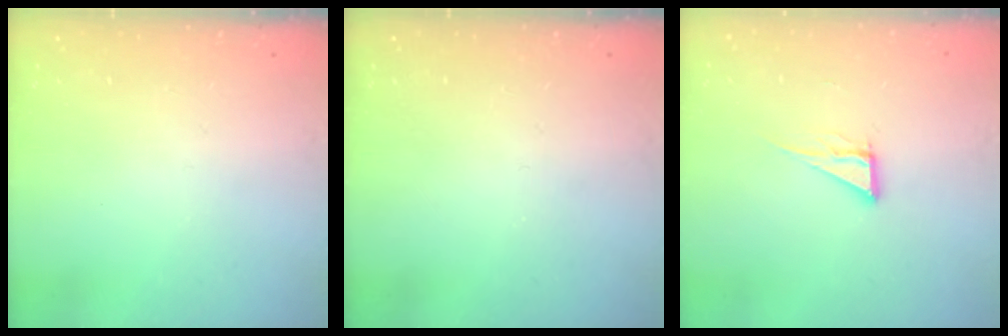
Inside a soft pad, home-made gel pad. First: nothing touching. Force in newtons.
{"total": 0.0}
{"total": 6.1, "press": 6.1, "slide": 0.3}